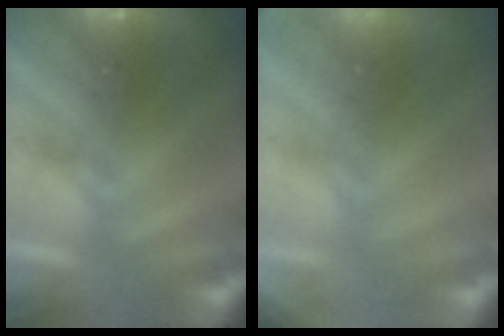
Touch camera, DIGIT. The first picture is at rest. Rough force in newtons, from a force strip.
{"total": 3.5}